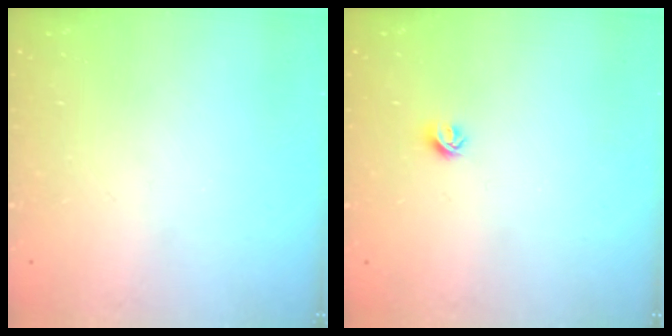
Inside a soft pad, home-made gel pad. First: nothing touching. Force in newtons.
{"total": 5.3, "press": 5.2, "slide": 0.7}